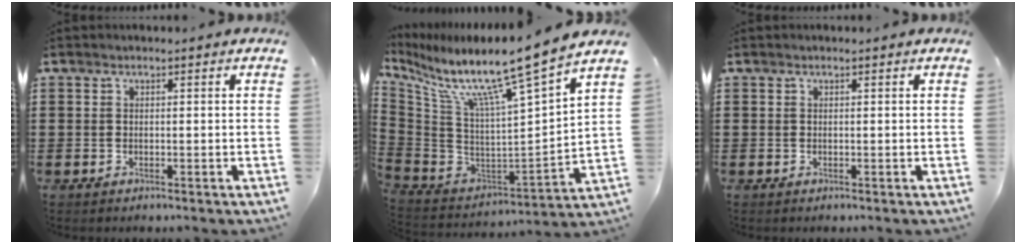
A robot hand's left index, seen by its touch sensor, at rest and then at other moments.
{"total": 10.6, "force": [8.4, -1.0, 6.5], "torque": [-0.144, -0.081, 0.125]}
{"total": 0.0}